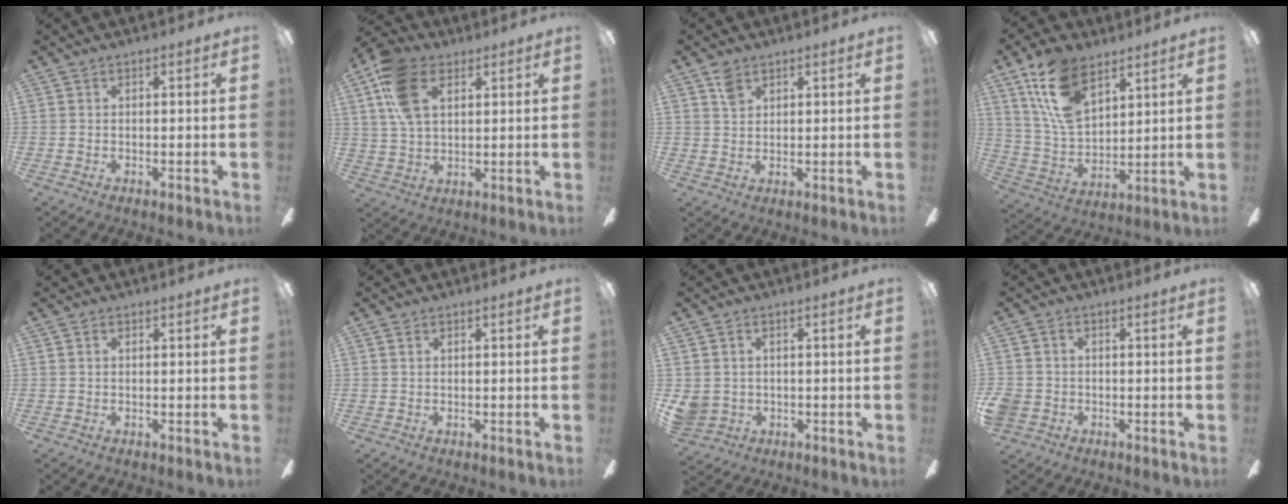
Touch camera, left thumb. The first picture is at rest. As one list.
[{"total": 13.9, "force": [6.2, 8.5, 9.0], "torque": [-0.190, 0.006, 0.119]}, {"total": 3.6, "force": [2.4, 2.1, 1.6], "torque": [-0.029, -0.003, 0.044]}, {"total": 16.2, "force": [9.8, 8.5, 9.7], "torque": [-0.205, -0.029, 0.181]}, {"total": 0.0}, {"total": 0.5, "force": [0.2, 0.3, 0.4], "torque": [-0.009, 0.004, 0.002]}, {"total": 4.1, "force": [-0.2, 3.9, 1.1], "torque": [-0.032, 0.003, -0.004]}, {"total": 3.2, "force": [-1.3, 2.8, 0.9], "torque": [-0.029, 0.006, -0.027]}]